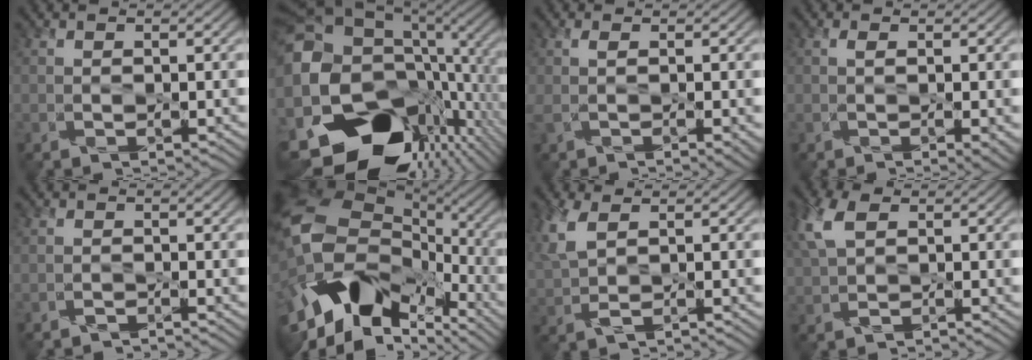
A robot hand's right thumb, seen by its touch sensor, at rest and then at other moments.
{"total": 21.7, "force": [-4.3, 15.9, 14.2], "torque": [-0.302, -0.013, -0.062]}
{"total": 2.6, "force": [0.1, 0.8, 2.5], "torque": [-0.043, 0.003, -0.001]}
{"total": 2.2, "force": [-0.2, 0.9, 2.0], "torque": [-0.031, 0.002, -0.005]}
{"total": 0.9, "force": [-0.9, -0.2, -0.2], "torque": [0.009, 0.000, -0.019]}
{"total": 18.6, "force": [-6.5, 12.7, 11.9], "torque": [-0.265, -0.018, -0.112]}
{"total": 4.1, "force": [1.5, 1.9, 3.3], "torque": [-0.092, 0.012, 0.030]}
{"total": 4.6, "force": [1.6, 2.6, 3.4], "torque": [-0.092, 0.018, 0.027]}